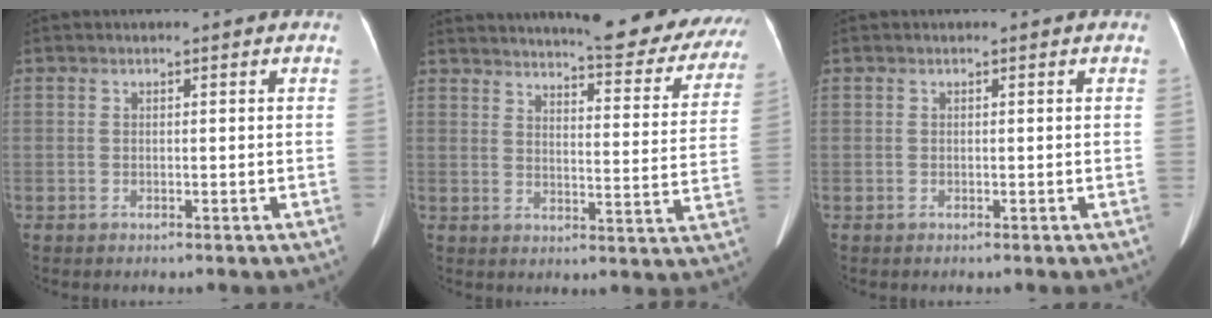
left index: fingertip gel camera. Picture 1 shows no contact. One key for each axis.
{"total": 26.0, "fx": 23.5, "fy": 4.3, "fz": 10.3, "tx": -0.141, "ty": -0.072, "tz": 0.270}
{"total": 0.0}